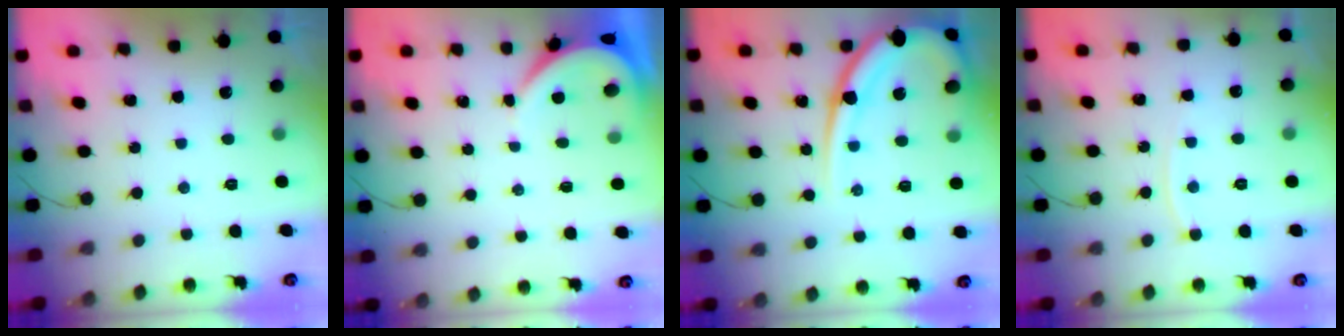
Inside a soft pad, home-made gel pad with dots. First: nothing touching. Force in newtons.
{"total": 3.6, "press": 3.5, "slide": 0.5}
{"total": 15.9, "press": 15.8, "slide": 1.5}
{"total": 5.4, "press": 5.3, "slide": 0.7}